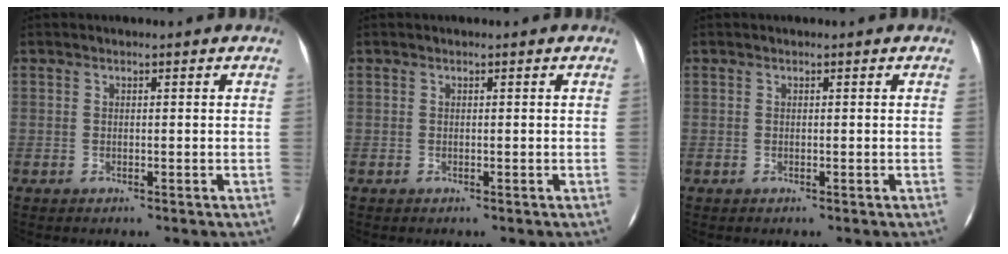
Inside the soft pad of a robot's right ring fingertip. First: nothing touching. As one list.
[{"total": 0.0}, {"total": 0.0}]